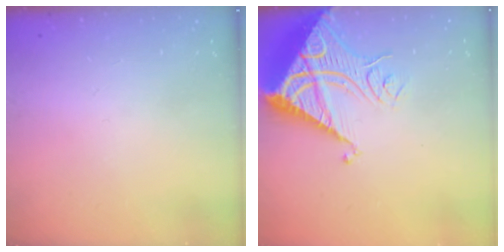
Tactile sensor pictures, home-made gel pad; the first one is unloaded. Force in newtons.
{"total": 13.7, "press": 13.7, "slide": 1.3}